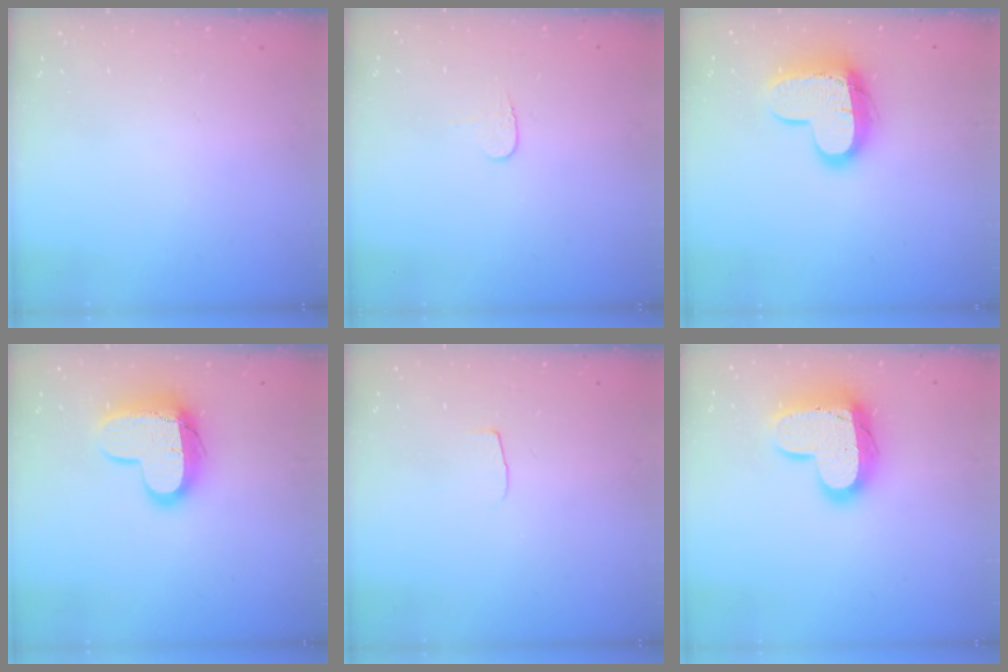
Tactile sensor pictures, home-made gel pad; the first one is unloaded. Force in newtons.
{"total": 4.0, "press": 4.0, "slide": 0.4}
{"total": 14.4, "press": 14.4, "slide": 1.0}
{"total": 14.1, "press": 14.1, "slide": 1.1}
{"total": 3.7, "press": 3.7, "slide": 0.3}
{"total": 16.3, "press": 16.2, "slide": 1.4}